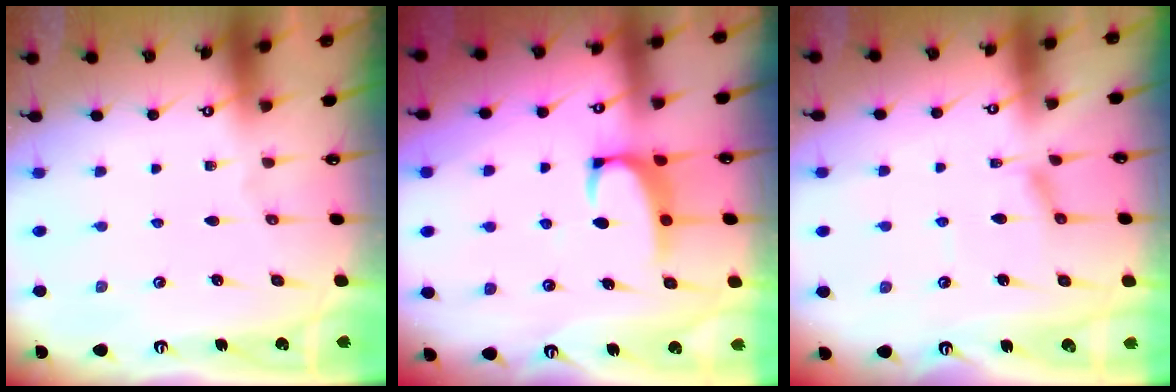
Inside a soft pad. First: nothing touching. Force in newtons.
{"total": 2.5, "press": 2.4, "slide": 0.7}
{"total": 2.3, "press": 2.3, "slide": 0.5}